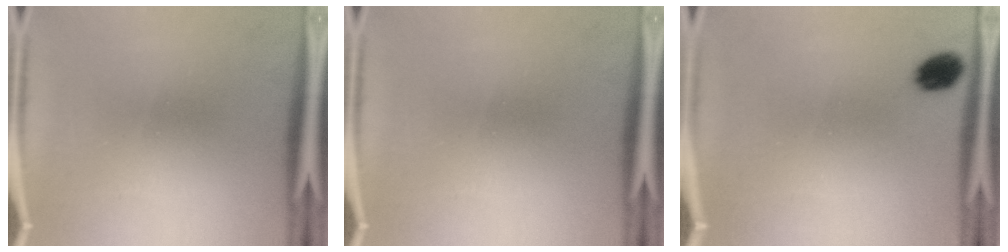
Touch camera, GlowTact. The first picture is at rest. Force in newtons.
{"total": 0.0}
{"total": 4.7}